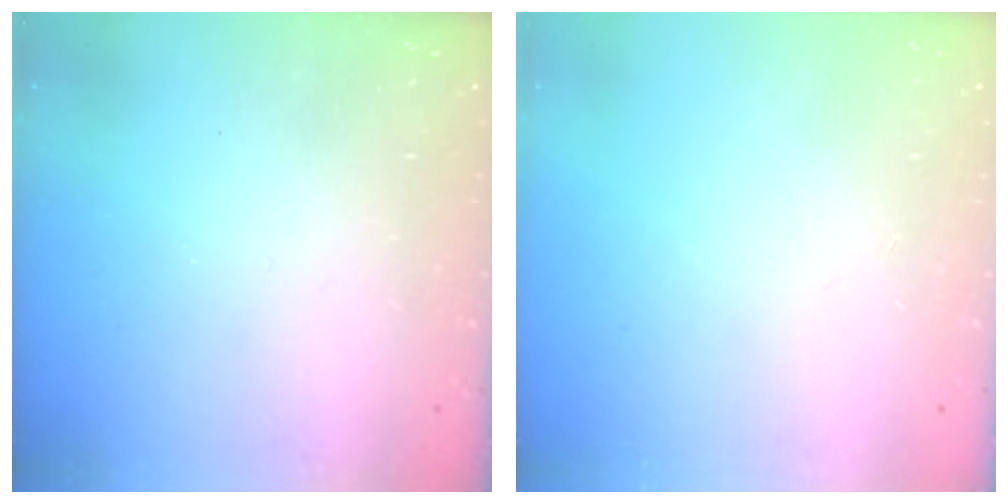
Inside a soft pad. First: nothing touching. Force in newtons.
{"total": 0.0}